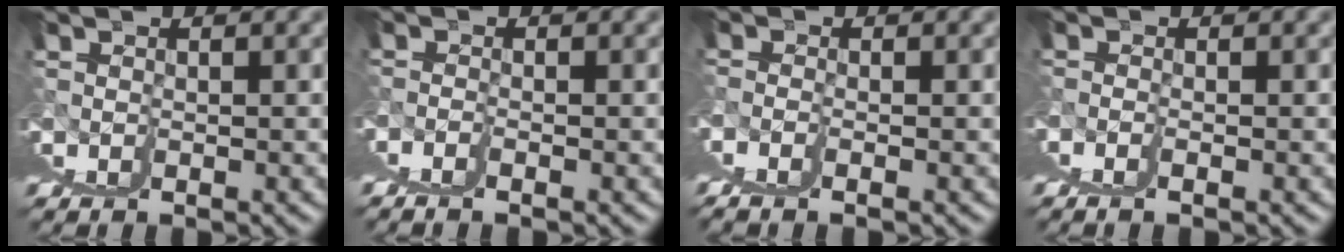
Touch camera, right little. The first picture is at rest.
{"total": 1.3, "force": [0.2, -1.2, 0.1], "torque": [0.007, 0.013, 0.003]}
{"total": 1.2, "force": [0.4, -0.2, 1.1], "torque": [-0.012, 0.012, 0.009]}
{"total": 0.6, "force": [0.3, -0.4, 0.3], "torque": [0.000, 0.014, 0.003]}